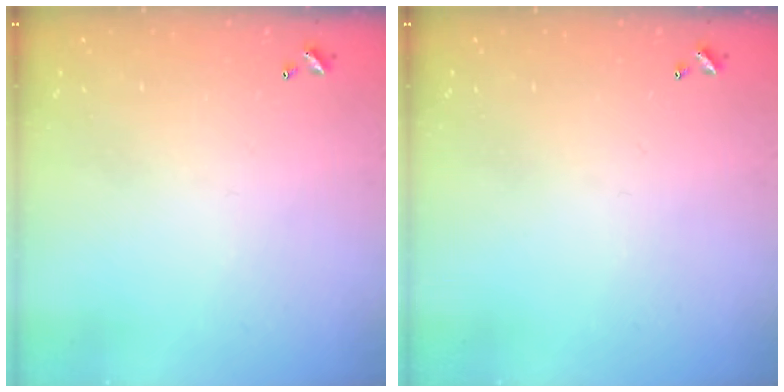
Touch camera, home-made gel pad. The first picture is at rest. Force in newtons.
{"total": 0.0}